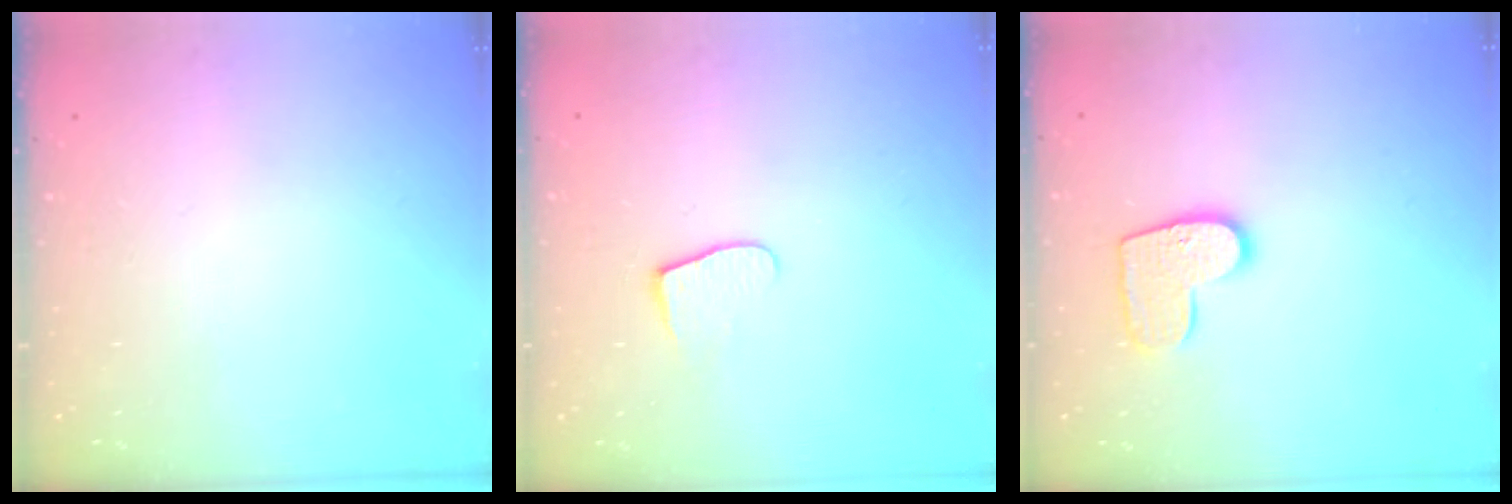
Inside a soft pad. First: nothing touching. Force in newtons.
{"total": 5.4, "press": 5.4, "slide": 0.5}
{"total": 10.3, "press": 10.3, "slide": 0.4}